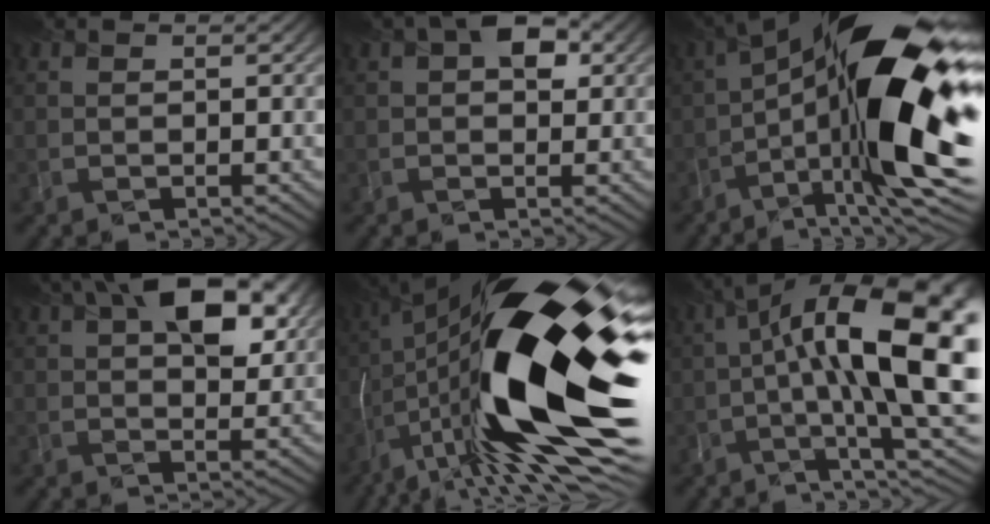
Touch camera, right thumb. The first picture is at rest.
{"total": 4.5, "force": [1.4, 2.7, 3.2], "torque": [-0.044, 0.004, 0.016]}
{"total": 19.9, "force": [-2.0, 7.0, 18.5], "torque": [-0.316, 0.012, -0.041]}
{"total": 11.5, "force": [4.9, 5.5, 8.8], "torque": [-0.139, 0.014, 0.076]}
{"total": 23.7, "force": [-2.2, 8.9, 21.8], "torque": [-0.394, -0.004, -0.054]}
{"total": 18.4, "force": [1.0, 6.0, 17.4], "torque": [-0.274, 0.015, 0.022]}